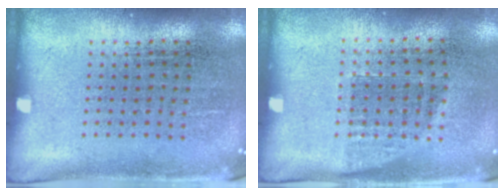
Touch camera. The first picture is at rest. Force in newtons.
{"total": 0.7, "press": 0.6, "slide": 0.3}